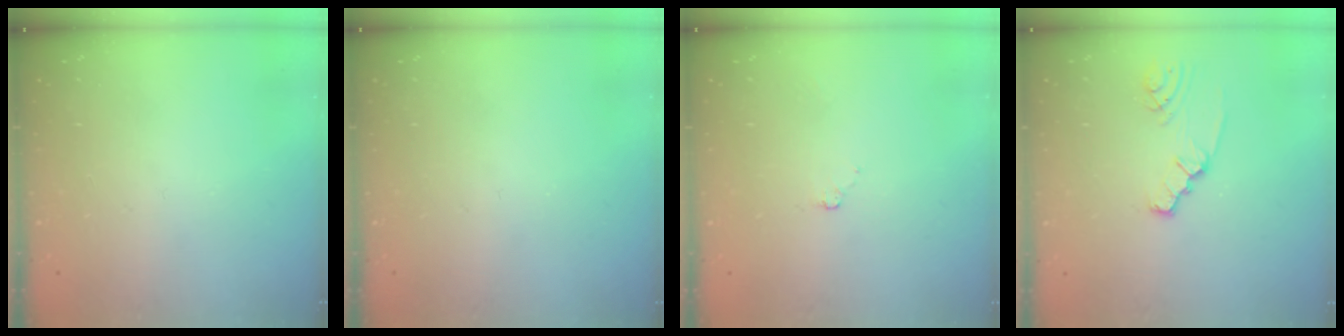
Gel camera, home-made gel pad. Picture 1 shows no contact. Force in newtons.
{"total": 0.0}
{"total": 1.3, "press": 1.3, "slide": 0.3}
{"total": 2.0, "press": 2.0, "slide": 0.1}